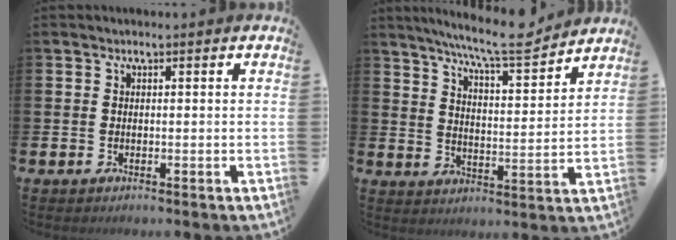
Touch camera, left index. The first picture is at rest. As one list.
[{"total": 9.2, "force": [8.3, 0.5, 3.9], "torque": [-0.087, -0.049, 0.144]}]